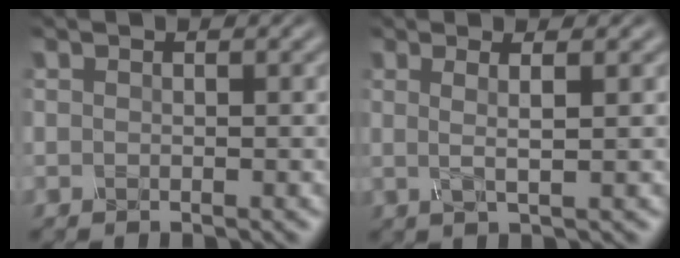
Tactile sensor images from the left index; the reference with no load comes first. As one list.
[{"total": 2.0, "force": [0.2, 0.2, 1.9], "torque": [-0.045, -0.001, 0.011]}]